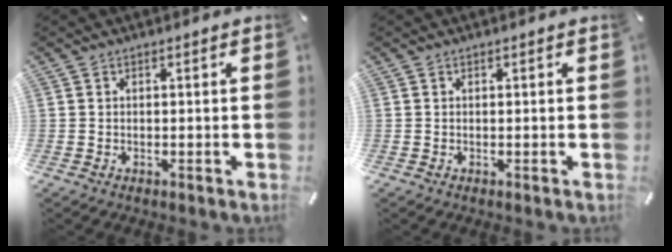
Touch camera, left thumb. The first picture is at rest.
{"total": 0.0}